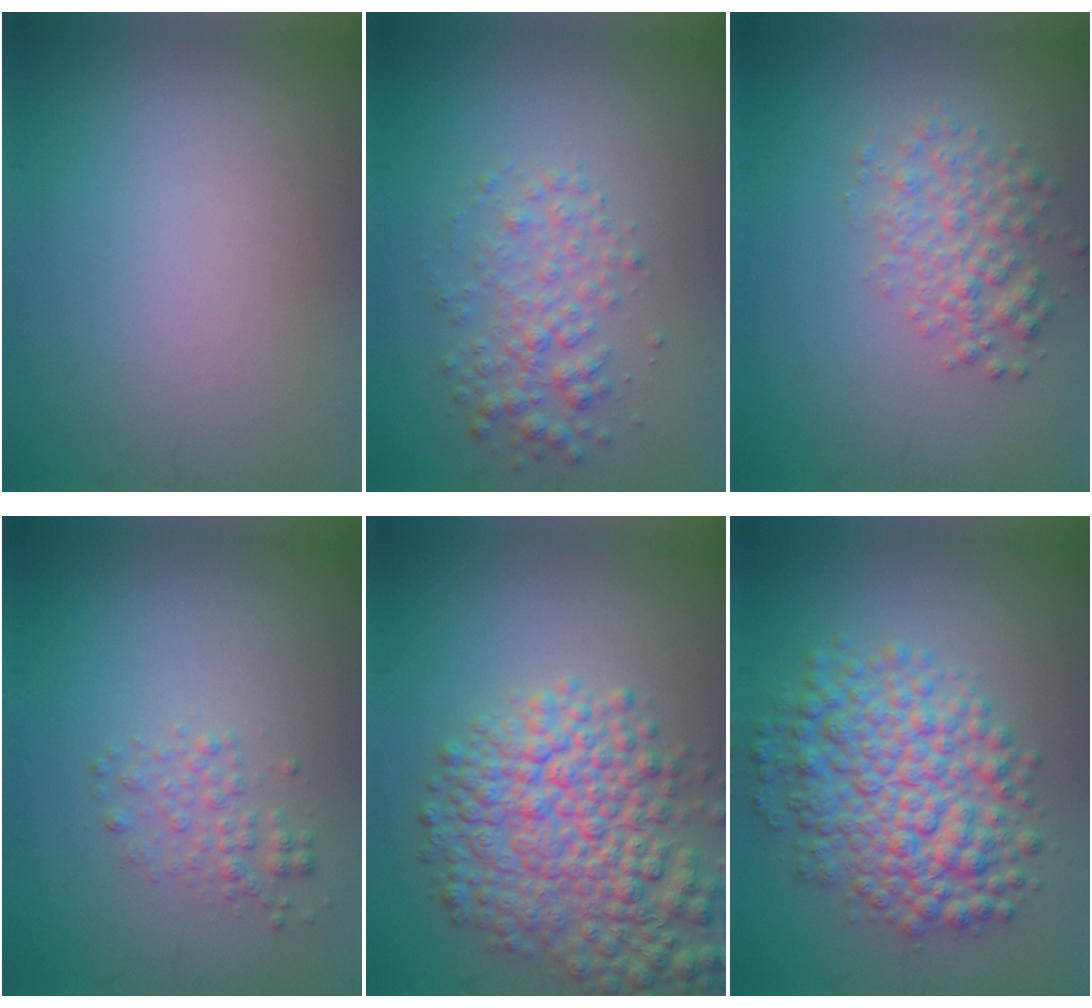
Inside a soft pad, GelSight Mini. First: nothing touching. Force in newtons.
{"total": 3.0, "press": 3.0, "slide": 0.0}
{"total": 3.3, "press": 3.3, "slide": 0.1}
{"total": 1.7, "press": 1.7, "slide": 0.0}
{"total": 8.2, "press": 8.2, "slide": 0.3}
{"total": 7.7, "press": 7.7, "slide": 0.1}